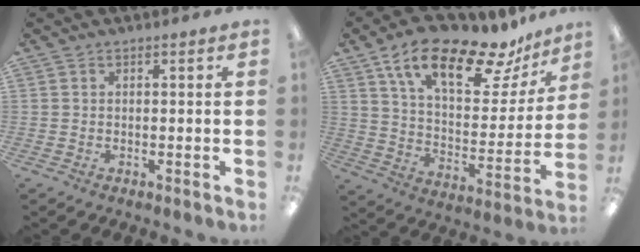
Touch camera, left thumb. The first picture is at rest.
{"total": 20.2, "force": [14.1, 7.6, 12.3], "torque": [-0.202, -0.085, 0.238]}